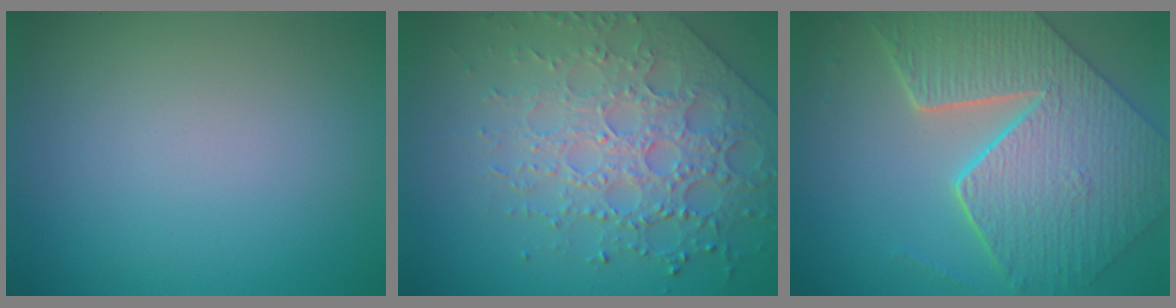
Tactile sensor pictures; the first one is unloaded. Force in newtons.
{"total": 5.7, "press": 5.0, "slide": 2.8}
{"total": 9.7, "press": 6.8, "slide": 7.0}